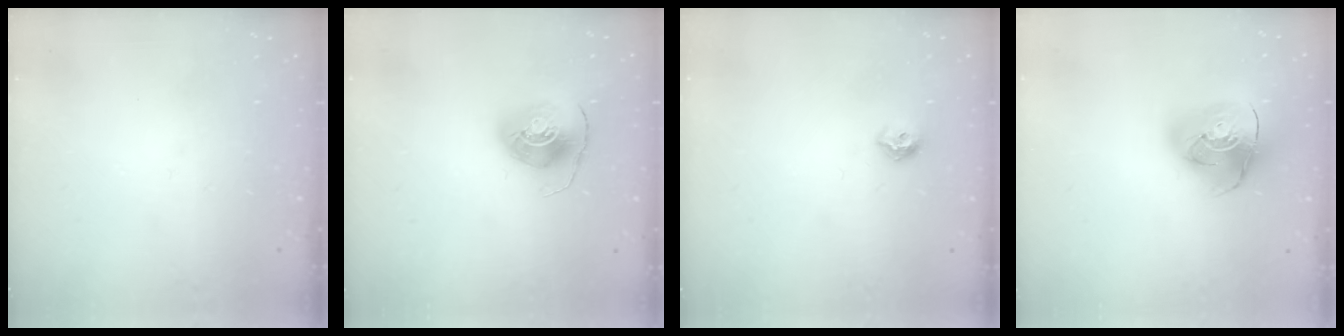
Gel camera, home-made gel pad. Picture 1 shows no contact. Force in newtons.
{"total": 7.6, "press": 7.6, "slide": 0.3}
{"total": 6.9, "press": 6.8, "slide": 0.9}
{"total": 13.9, "press": 13.8, "slide": 1.7}